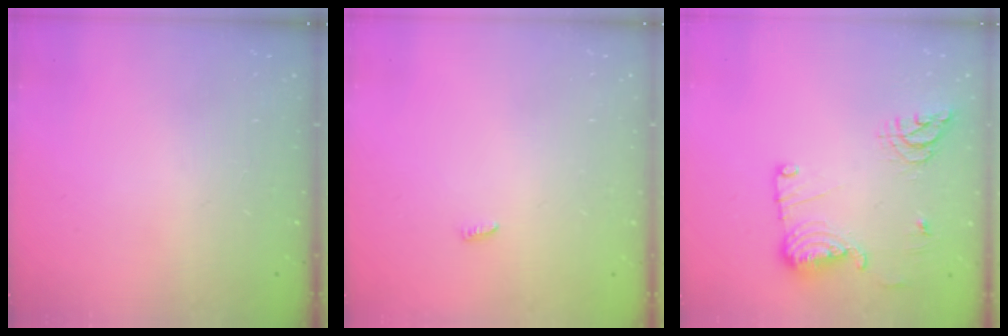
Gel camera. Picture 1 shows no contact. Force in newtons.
{"total": 2.4, "press": 2.4, "slide": 0.2}
{"total": 17.5, "press": 16.1, "slide": 6.9}